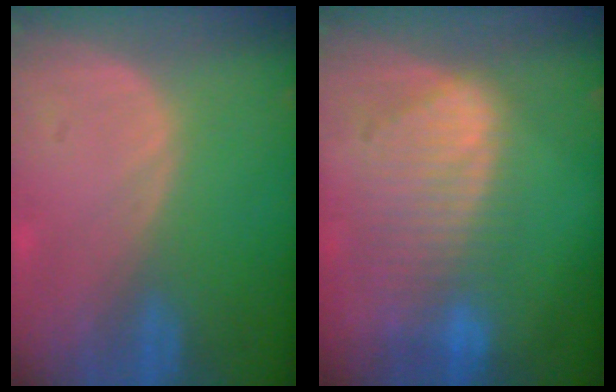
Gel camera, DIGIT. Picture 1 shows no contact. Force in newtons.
{"total": 9.2, "press": 8.1, "slide": 4.4}